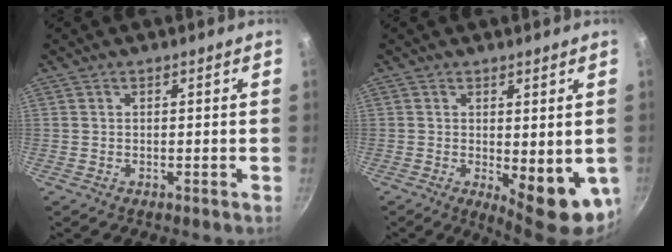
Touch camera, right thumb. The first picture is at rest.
{"total": 10.2, "force": [-1.3, 3.9, 9.3], "torque": [-0.098, -0.008, -0.003]}